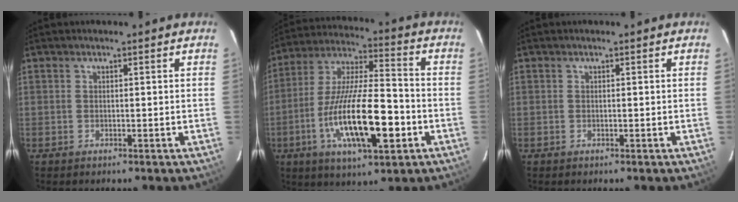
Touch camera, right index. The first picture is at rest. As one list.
[{"total": 19.7, "force": [-6.3, 5.4, 17.8], "torque": [-0.338, -0.011, -0.109]}, {"total": 0.0}]